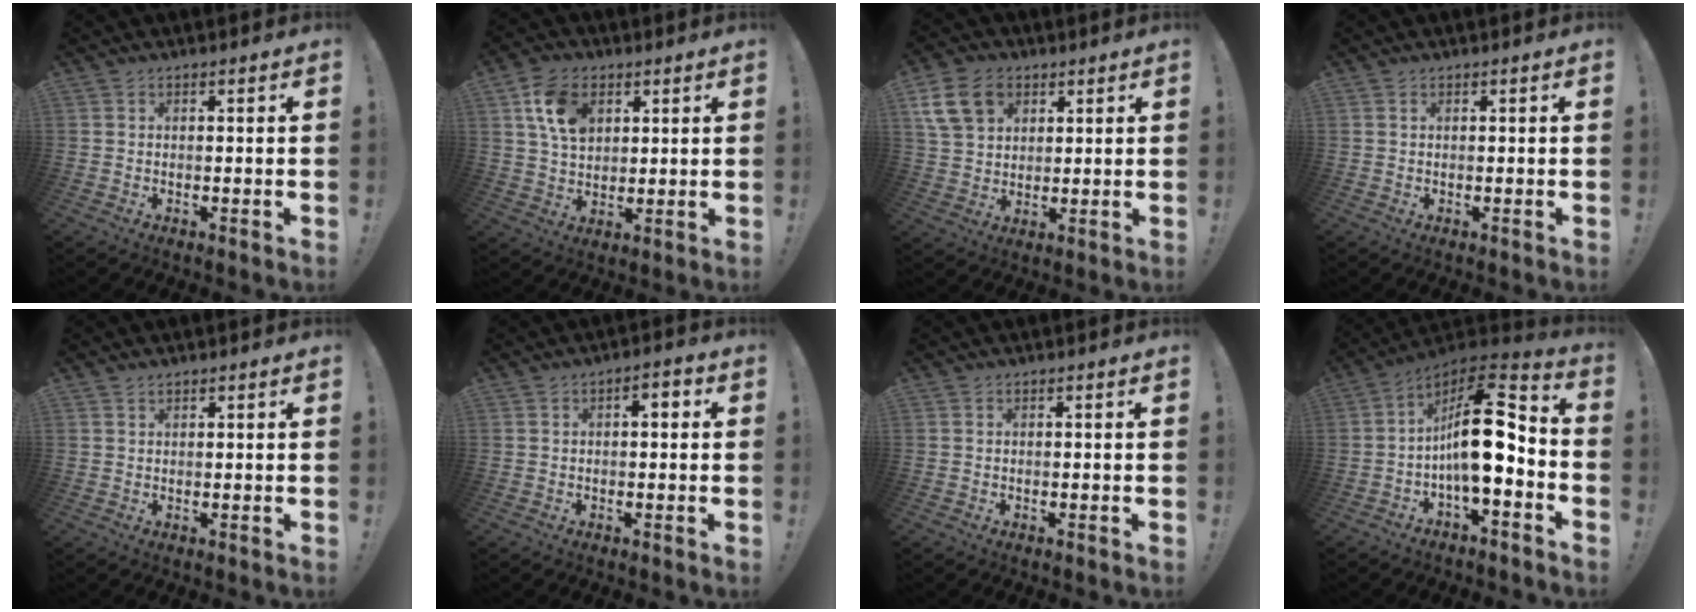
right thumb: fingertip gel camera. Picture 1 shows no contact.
{"total": 11.6, "force": [4.6, 8.0, 7.1], "torque": [-0.114, 0.001, 0.091]}
{"total": 13.3, "force": [6.0, 9.9, 6.5], "torque": [-0.110, -0.018, 0.119]}
{"total": 0.0}
{"total": 1.1, "force": [0.9, 0.4, 0.3], "torque": [-0.001, -0.003, 0.017]}
{"total": 2.9, "force": [-0.3, 1.6, 2.4], "torque": [-0.033, 0.009, -0.011]}
{"total": 0.0}
{"total": 18.4, "force": [-1.5, 7.5, 16.8], "torque": [-0.270, 0.013, -0.020]}